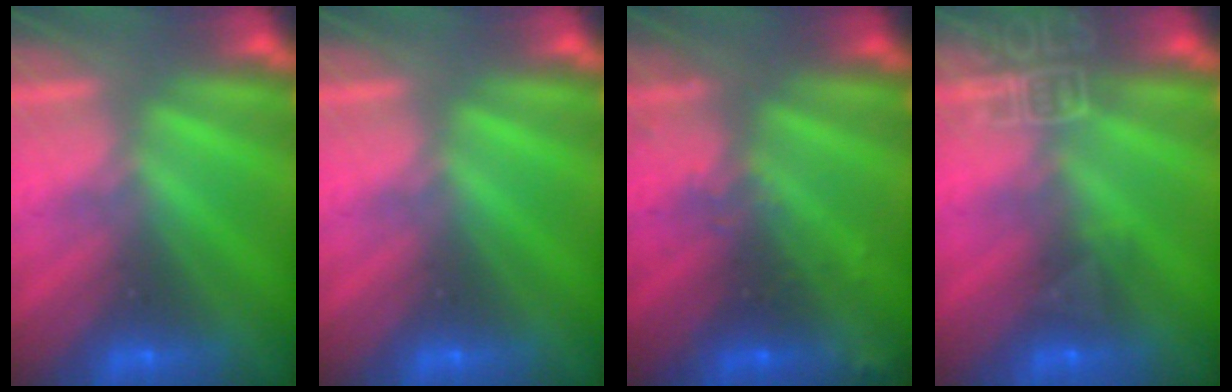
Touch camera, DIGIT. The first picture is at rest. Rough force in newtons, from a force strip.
{"total": 0.0}
{"total": 3.3}
{"total": 8.0}